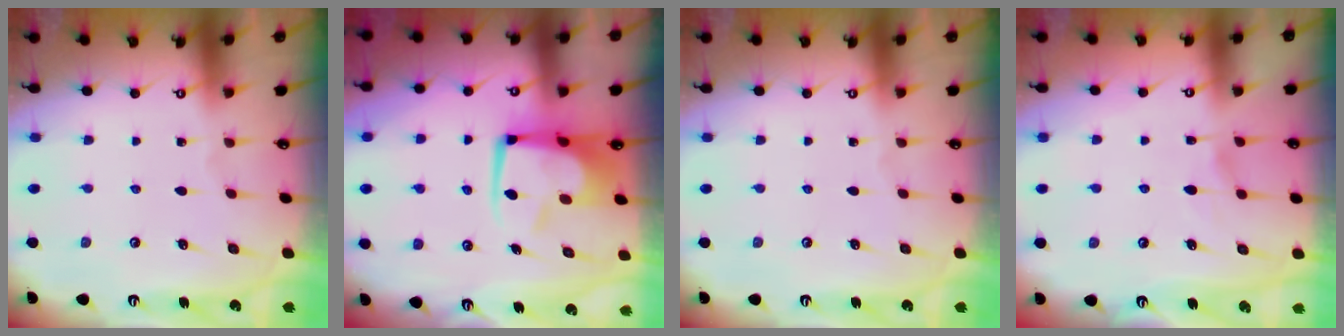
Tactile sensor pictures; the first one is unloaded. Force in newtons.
{"total": 9.9, "press": 9.8, "slide": 1.2}
{"total": 0.0}
{"total": 4.7, "press": 4.7, "slide": 0.5}